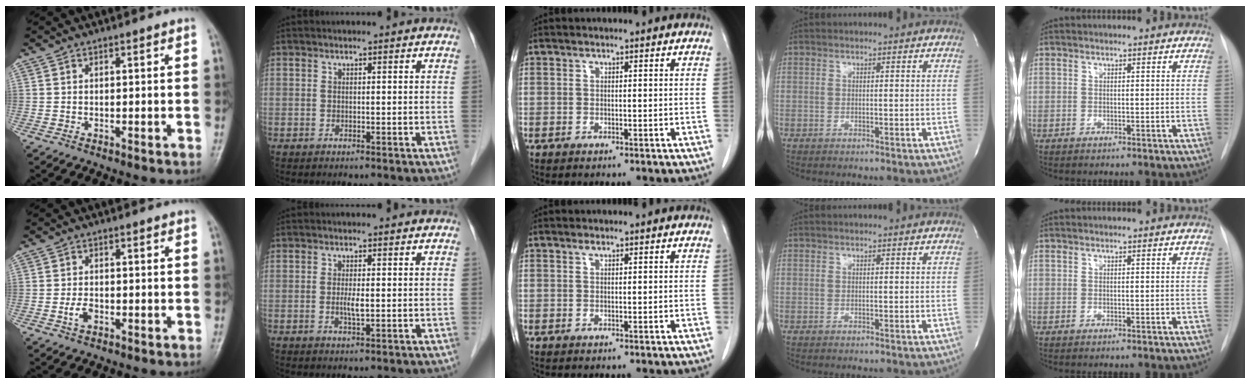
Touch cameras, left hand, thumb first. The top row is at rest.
{"thumb": {"total": 2.6, "force": [-1.1, 1.6, 1.8], "torque": [-0.033, 0.005, -0.021]}, "index": {"total": 1.9, "force": [-0.1, 0.3, 1.9], "torque": [-0.042, -0.003, -0.001]}, "middle": {"total": 0.5, "force": [0.4, 0.1, 0.3], "torque": [-0.010, 0.000, 0.007]}}